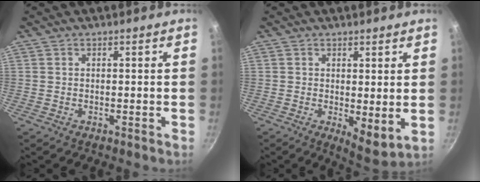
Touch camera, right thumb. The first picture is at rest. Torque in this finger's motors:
{"motor_torque": [-0.45, -0.04, -0.06, -0.03, 0.07]}